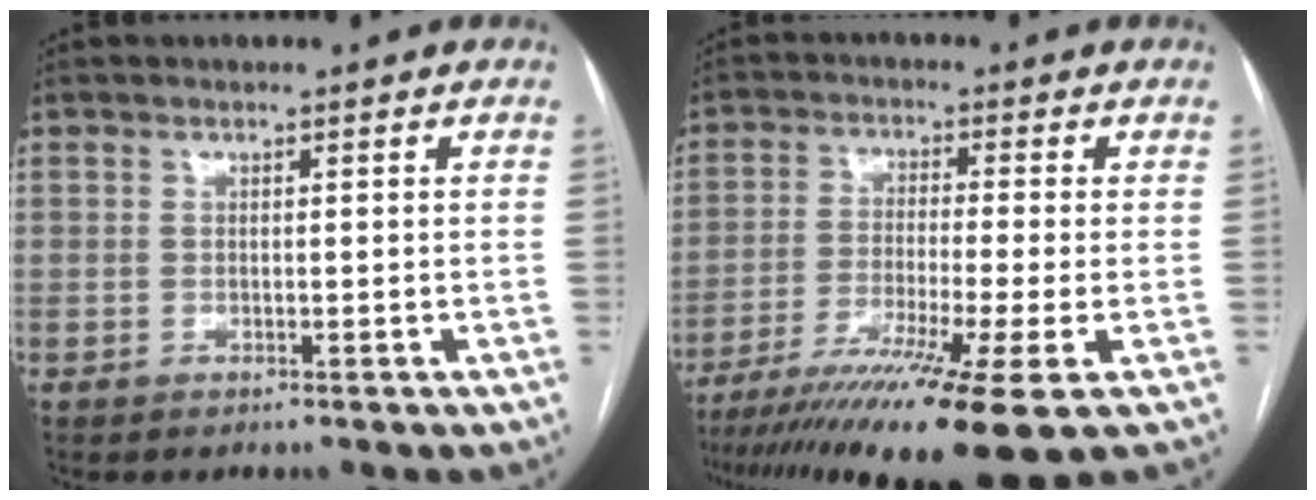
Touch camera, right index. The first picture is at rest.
{"total": 15.5, "force": [-10.2, -1.2, 11.6], "torque": [-0.187, -0.044, -0.169]}